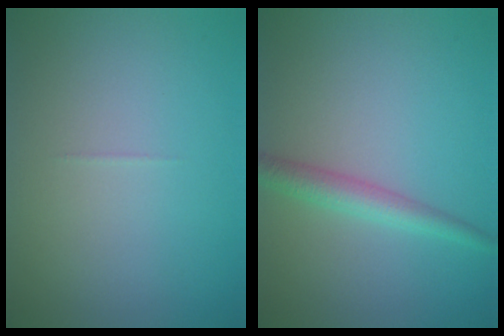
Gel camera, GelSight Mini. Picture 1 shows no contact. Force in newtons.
{"total": 2.6, "press": 2.6, "slide": 0.1}